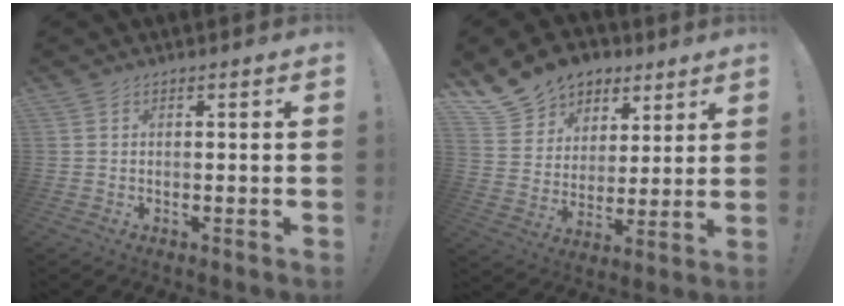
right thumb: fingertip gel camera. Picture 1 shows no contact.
{"total": 13.2, "force": [8.9, 9.2, 3.1], "torque": [-0.058, -0.063, 0.177]}